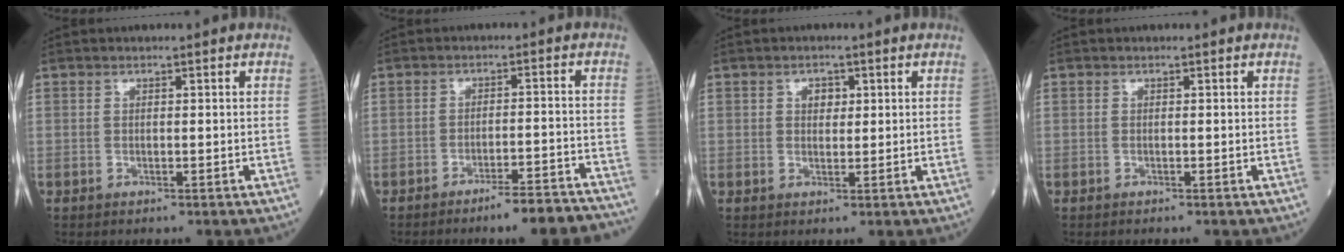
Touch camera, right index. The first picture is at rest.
{"total": 8.4, "force": [-7.4, 0.3, 4.0], "torque": [-0.036, 0.007, -0.109]}
{"total": 2.0, "force": [0.7, 1.4, 1.3], "torque": [-0.017, 0.002, 0.009]}
{"total": 0.0}